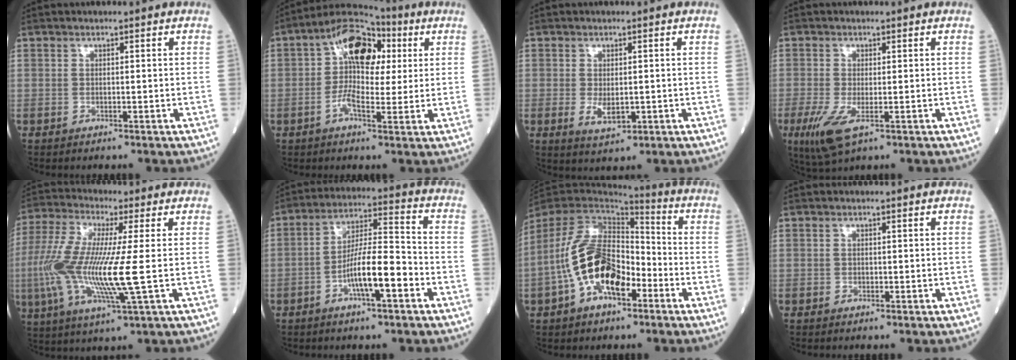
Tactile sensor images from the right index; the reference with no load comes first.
{"total": 10.5, "force": [2.1, 5.1, 8.9], "torque": [-0.159, 0.038, 0.025]}
{"total": 3.5, "force": [-0.6, 1.6, 3.1], "torque": [-0.055, -0.008, -0.003]}
{"total": 5.7, "force": [-2.3, 1.5, 5.0], "torque": [-0.110, -0.020, -0.037]}
{"total": 15.1, "force": [-1.3, 1.2, 15.0], "torque": [-0.333, -0.014, -0.034]}
{"total": 10.0, "force": [-3.8, 1.6, 9.1], "torque": [-0.167, 0.010, -0.068]}
{"total": 14.7, "force": [-4.8, 7.1, 11.9], "torque": [-0.259, 0.013, -0.085]}
{"total": 0.0}